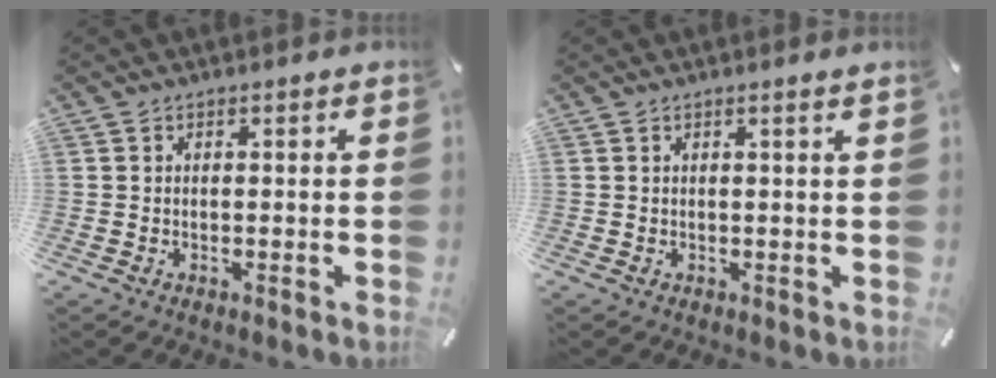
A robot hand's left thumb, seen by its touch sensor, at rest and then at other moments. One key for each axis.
{"total": 1.0, "fx": 0.6, "fy": -0.2, "fz": 0.8, "tx": -0.014, "ty": -0.002, "tz": 0.009}